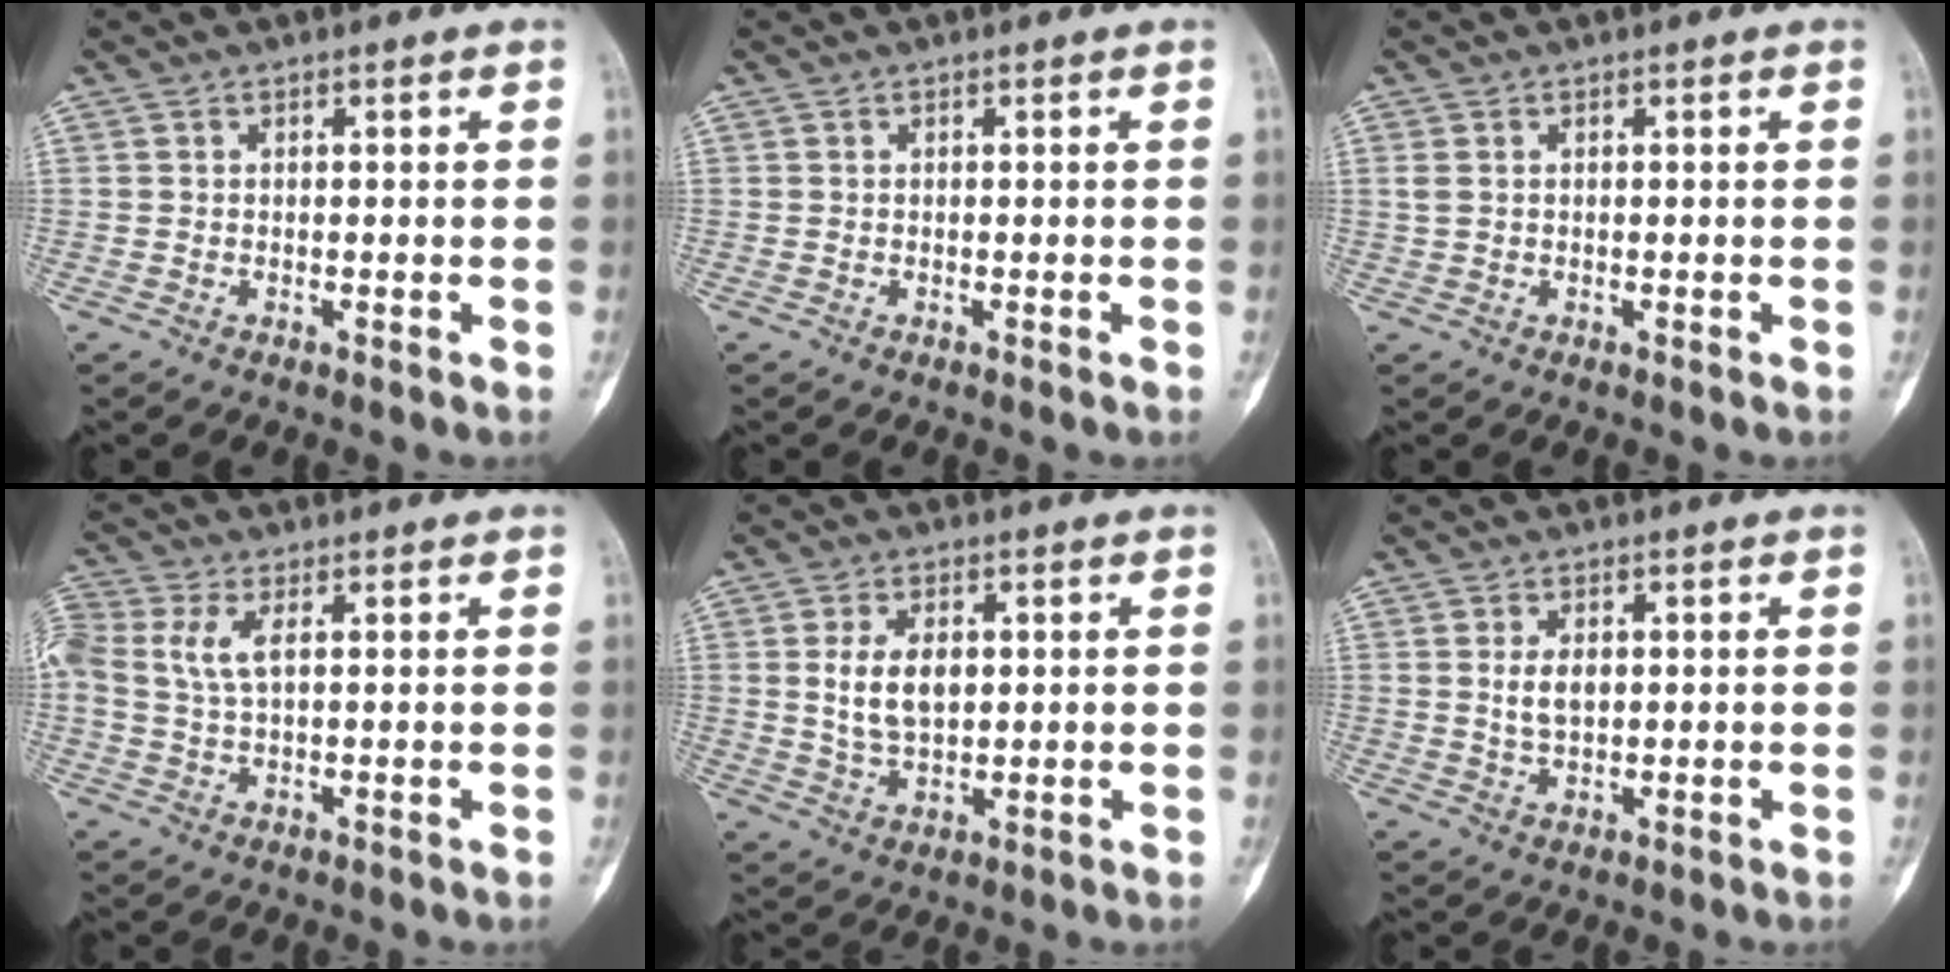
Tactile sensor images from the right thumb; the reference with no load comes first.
{"total": 0.0}
{"total": 1.6, "force": [0.4, 1.1, 1.0], "torque": [-0.032, 0.005, 0.014]}
{"total": 7.4, "force": [1.7, 3.9, 6.1], "torque": [-0.156, 0.016, 0.036]}
{"total": 7.5, "force": [1.3, 4.4, 5.9], "torque": [-0.101, -0.009, 0.030]}
{"total": 3.8, "force": [0.7, 2.2, 3.1], "torque": [-0.052, -0.008, 0.016]}